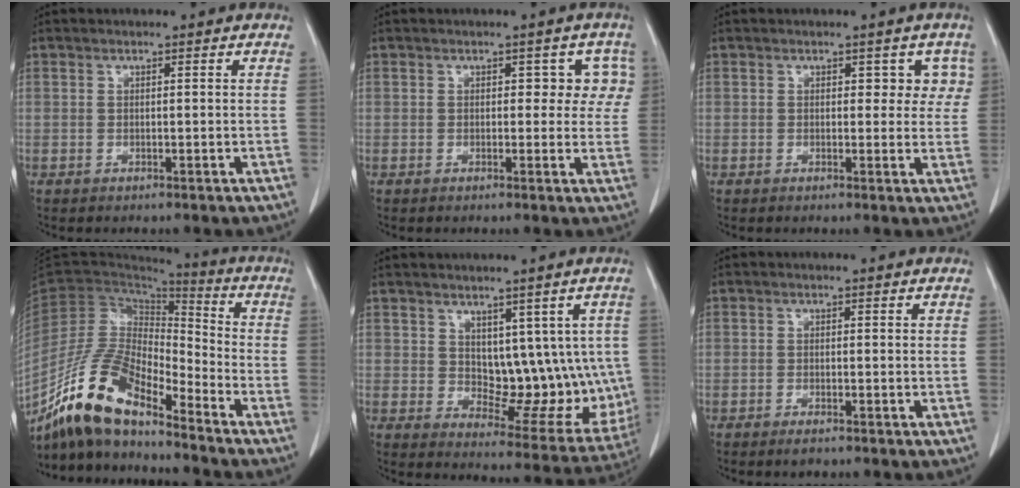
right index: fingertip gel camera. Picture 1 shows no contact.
{"total": 3.9, "force": [1.2, 2.7, 2.5], "torque": [-0.005, 0.017, 0.007]}
{"total": 3.5, "force": [1.4, 2.4, 2.0], "torque": [0.003, 0.009, 0.010]}
{"total": 15.3, "force": [-12.1, 4.1, 8.5], "torque": [-0.171, 0.008, -0.229]}
{"total": 11.7, "force": [2.1, 6.8, 9.3], "torque": [-0.095, 0.003, 0.048]}
{"total": 1.6, "force": [-1.3, 0.3, 0.9], "torque": [-0.018, -0.002, -0.019]}